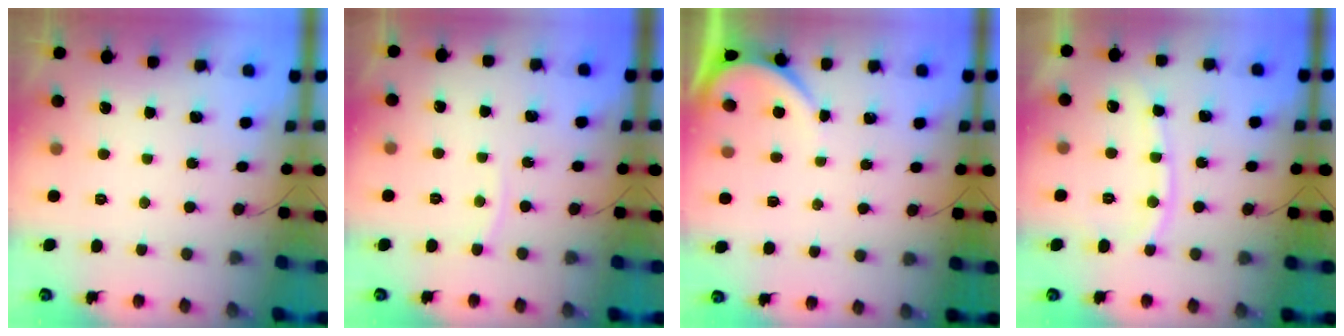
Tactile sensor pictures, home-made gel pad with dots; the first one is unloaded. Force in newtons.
{"total": 3.6, "press": 3.5, "slide": 0.5}
{"total": 2.6, "press": 2.6, "slide": 0.2}
{"total": 10.7, "press": 10.6, "slide": 1.5}